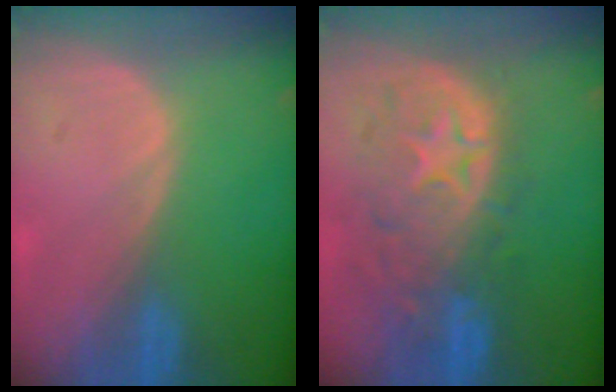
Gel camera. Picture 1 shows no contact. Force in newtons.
{"total": 11.1, "press": 9.8, "slide": 5.1}